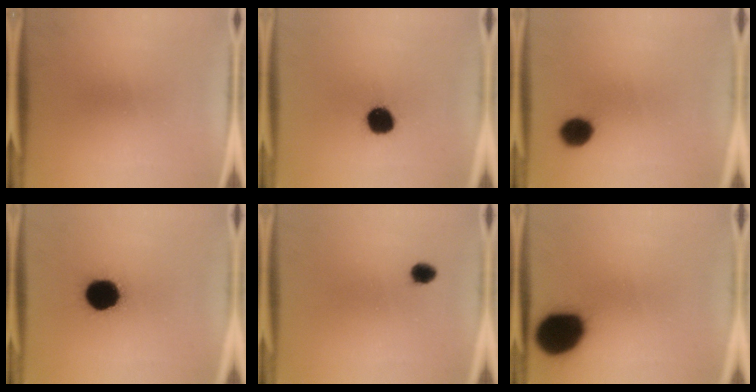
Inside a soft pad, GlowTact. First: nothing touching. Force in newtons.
{"total": 8.5}
{"total": 6.8}
{"total": 14.9}
{"total": 2.5}
{"total": 19.2}